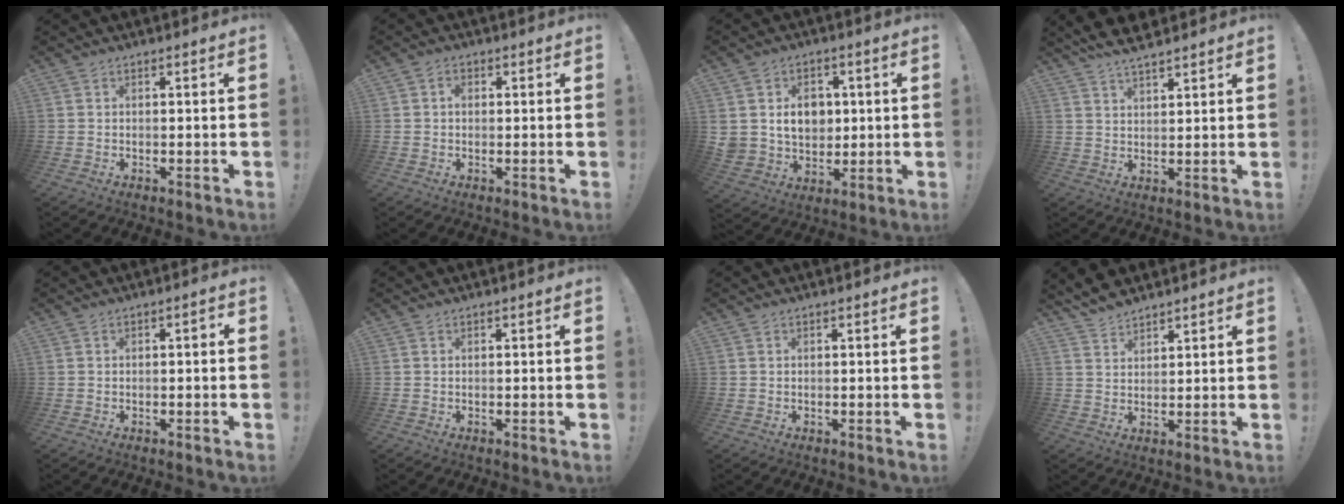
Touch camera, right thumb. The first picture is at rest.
{"total": 1.6, "force": [-0.2, 1.3, 0.9], "torque": [-0.017, 0.006, -0.004]}
{"total": 10.4, "force": [2.6, 8.9, 4.7], "torque": [-0.075, -0.008, 0.055]}
{"total": 5.8, "force": [5.2, 1.5, 2.2], "torque": [-0.038, -0.027, 0.096]}
{"total": 1.1, "force": [-0.9, 0.2, 0.6], "torque": [-0.008, 0.004, -0.016]}
{"total": 0.0}
{"total": 0.0}
{"total": 5.2, "force": [4.7, 1.9, 0.9], "torque": [-0.016, -0.024, 0.089]}